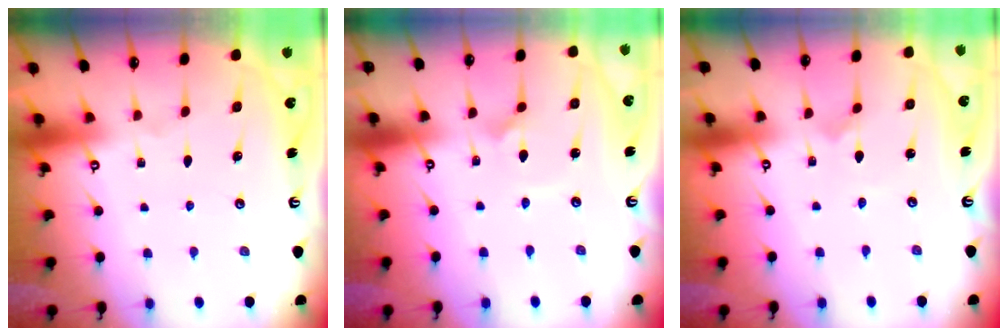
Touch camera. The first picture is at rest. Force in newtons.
{"total": 3.3, "press": 3.2, "slide": 0.3}
{"total": 0.0}